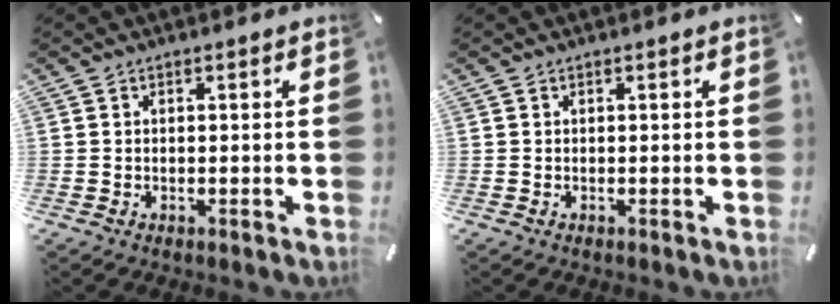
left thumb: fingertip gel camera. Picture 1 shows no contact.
{"total": 0.0}